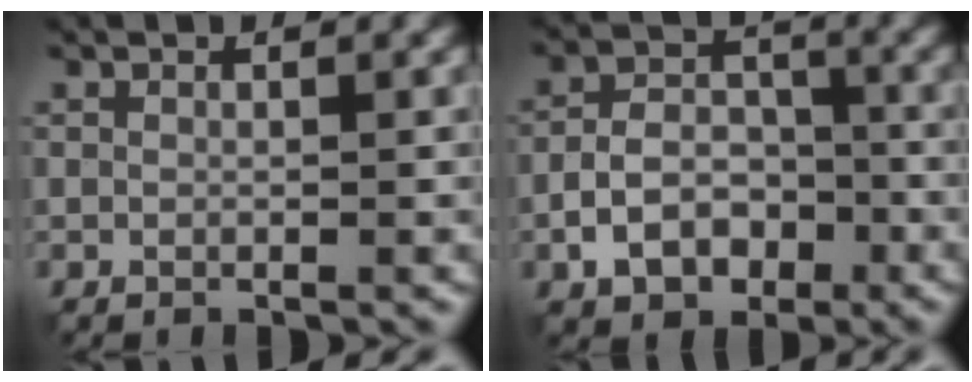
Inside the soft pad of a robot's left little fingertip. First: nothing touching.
{"total": 5.2, "force": [-2.7, 3.4, 2.9], "torque": [-0.042, 0.001, -0.052]}